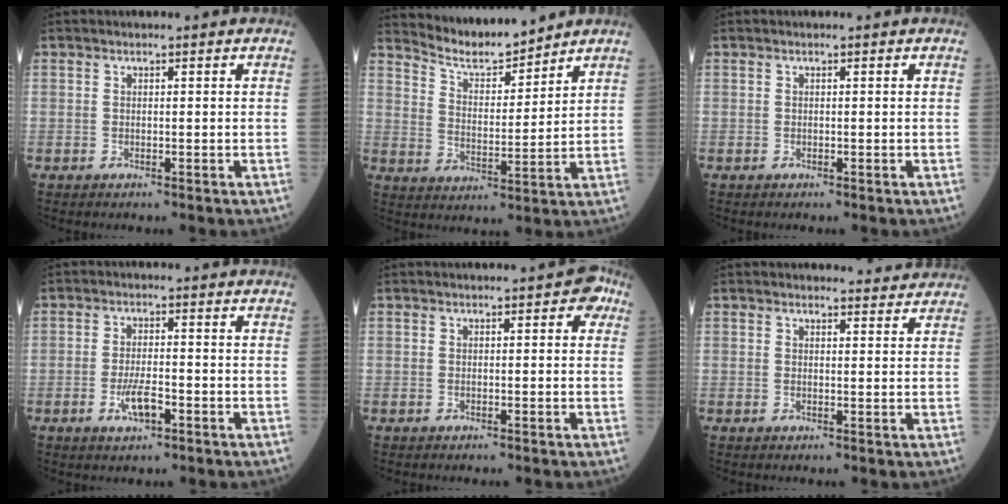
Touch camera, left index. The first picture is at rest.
{"total": 8.0, "force": [7.9, 0.6, 1.0], "torque": [-0.027, 0.002, 0.150]}
{"total": 0.0}
{"total": 4.0, "force": [-1.9, 1.1, 3.4], "torque": [-0.068, -0.002, -0.035]}
{"total": 2.3, "force": [0.7, 1.1, 1.9], "torque": [-0.008, 0.015, 0.000]}
{"total": 3.3, "force": [3.2, 0.5, -0.3], "torque": [0.000, 0.000, 0.030]}